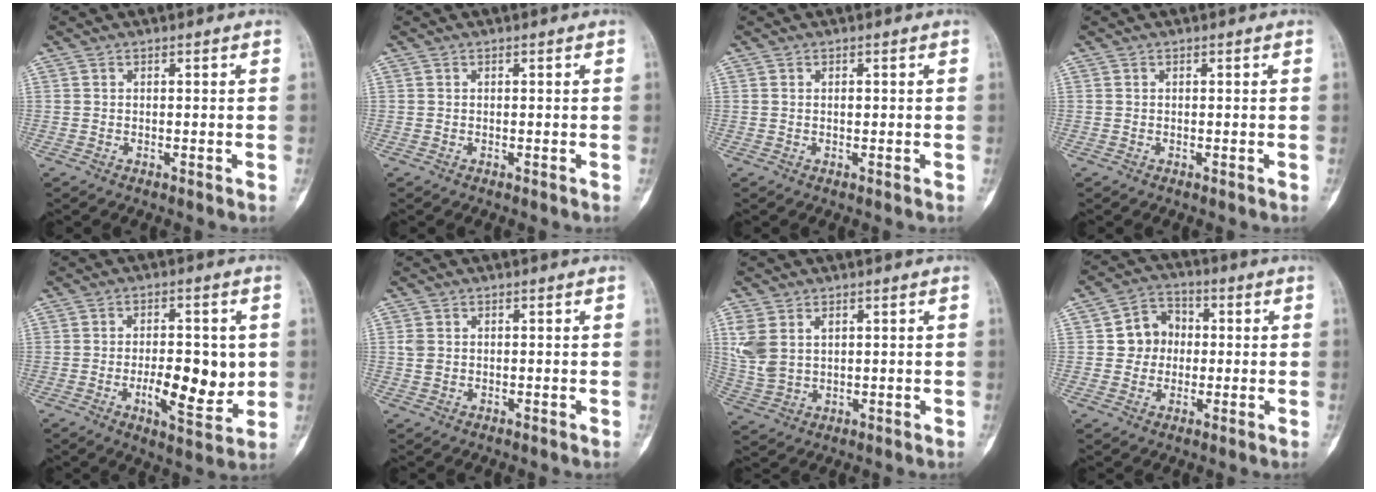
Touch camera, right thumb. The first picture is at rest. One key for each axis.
{"total": 0.0}
{"total": 0.8, "fx": 0.2, "fy": 0.5, "fz": 0.6, "tx": -0.010, "ty": 0.001, "tz": 0.004}
{"total": 0.0}
{"total": 10.8, "fx": -0.9, "fy": 4.6, "fz": 9.7, "tx": -0.127, "ty": -0.012, "tz": -0.008}
{"total": 1.8, "fx": 0.3, "fy": 1.5, "fz": 1.1, "tx": -0.022, "ty": 0.002, "tz": 0.010}
{"total": 7.4, "fx": 2.4, "fy": 4.9, "fz": 5.0, "tx": -0.112, "ty": -0.003, "tz": 0.060}
{"total": 7.3, "fx": 0.2, "fy": 6.7, "fz": 3.0, "tx": -0.011, "ty": 0.015, "tz": -0.007}